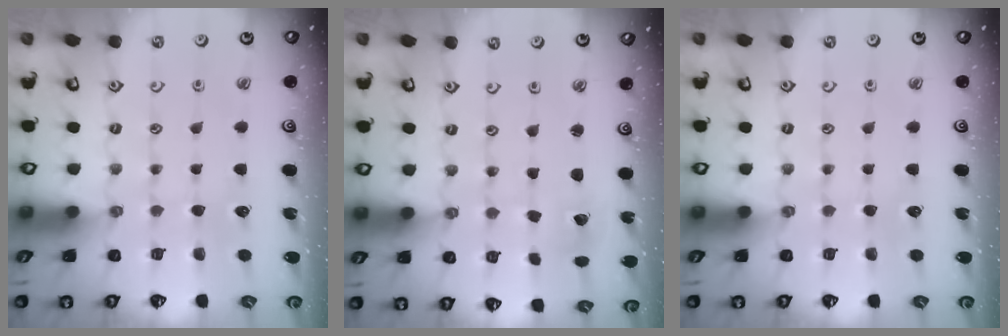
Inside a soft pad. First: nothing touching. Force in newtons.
{"total": 1.7, "press": 1.7, "slide": 0.1}
{"total": 0.0}